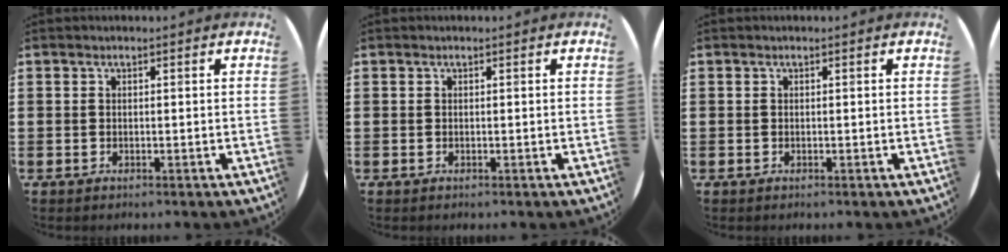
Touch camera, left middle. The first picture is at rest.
{"total": 0.0}
{"total": 0.0}